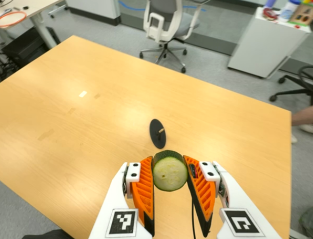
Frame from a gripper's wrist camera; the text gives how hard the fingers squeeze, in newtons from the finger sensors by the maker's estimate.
{"total": 11.2, "left": 10.8, "right": 11.5}